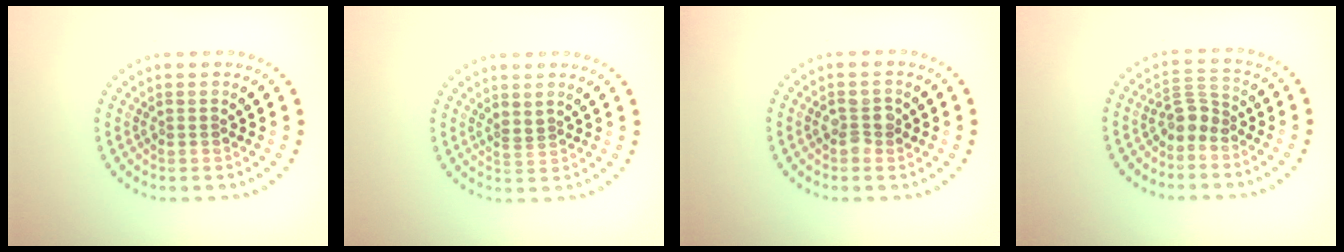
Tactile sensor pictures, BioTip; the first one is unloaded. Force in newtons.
{"total": 0.9, "press": 0.5, "slide": 0.8}
{"total": 1.8, "press": 1.7, "slide": 0.2}
{"total": 2.3, "press": 1.8, "slide": 1.4}